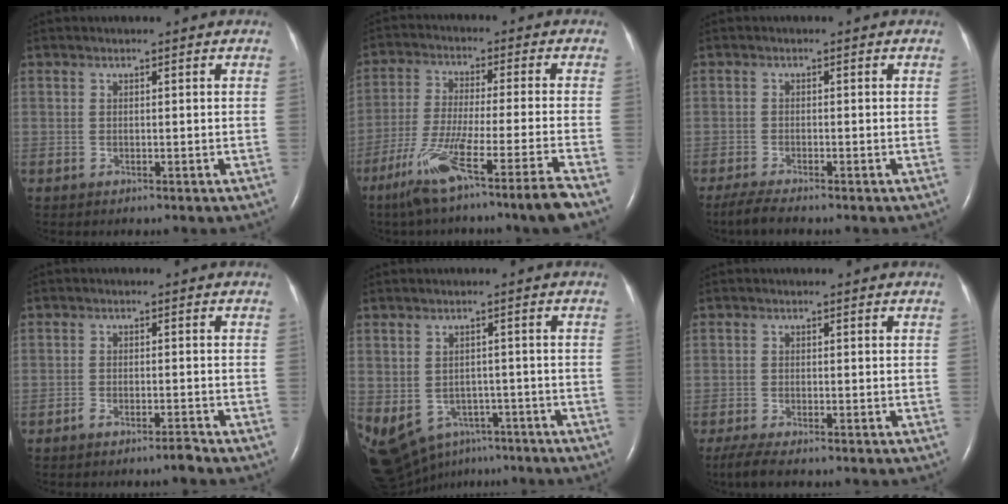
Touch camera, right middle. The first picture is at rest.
{"total": 14.3, "force": [-9.6, -2.4, 10.3], "torque": [-0.190, -0.046, -0.162]}
{"total": 3.1, "force": [-2.5, 0.0, 1.7], "torque": [-0.043, -0.011, -0.048]}
{"total": 1.9, "force": [-1.8, -0.1, 0.8], "torque": [-0.017, -0.001, -0.033]}
{"total": 23.9, "force": [-13.1, 17.1, 10.4], "torque": [-0.332, -0.016, -0.169]}
{"total": 3.7, "force": [-2.9, 0.4, 2.3], "torque": [-0.051, -0.012, -0.051]}